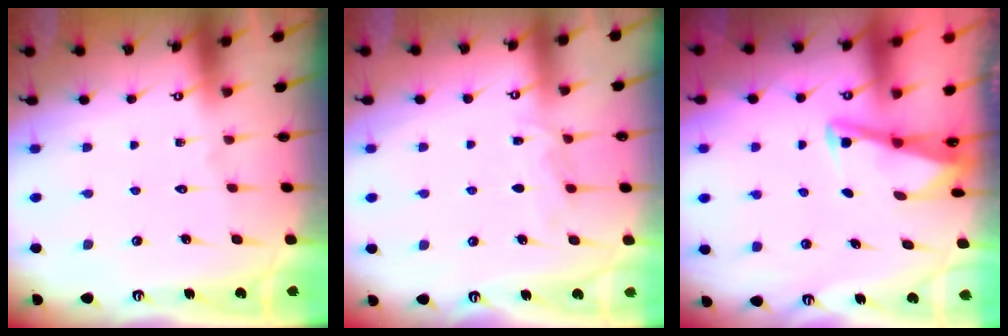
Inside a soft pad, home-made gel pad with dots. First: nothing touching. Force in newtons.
{"total": 6.3, "press": 6.3, "slide": 0.6}
{"total": 2.8, "press": 2.8, "slide": 0.4}